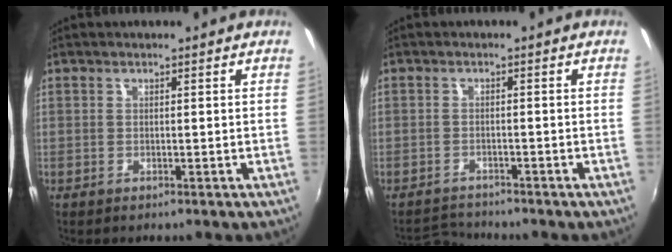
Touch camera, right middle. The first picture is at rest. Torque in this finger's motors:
{"motor_torque": [-0.23, -0.30, -0.12, -0.03]}